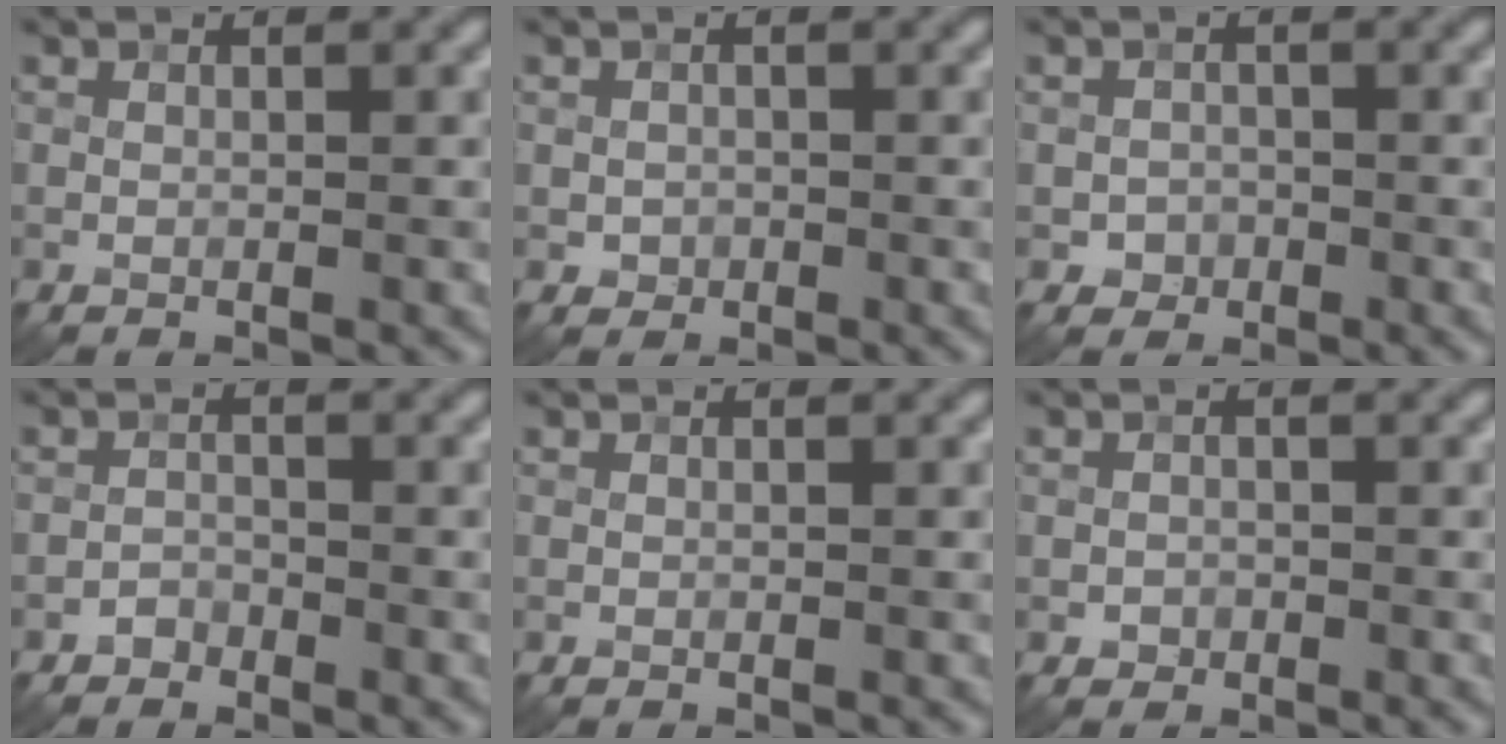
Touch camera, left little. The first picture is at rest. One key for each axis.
{"total": 1.0, "fx": -0.3, "fy": 1.0, "fz": 0.2, "tx": 0.004, "ty": -0.003, "tz": -0.007}
{"total": 1.4, "fx": -0.5, "fy": 1.3, "fz": 0.2, "tx": 0.009, "ty": 0.001, "tz": -0.012}
{"total": 1.1, "fx": -0.9, "fy": 0.6, "fz": 0.0, "tx": 0.005, "ty": 0.005, "tz": -0.017}
{"total": 0.0}
{"total": 0.8, "fx": -0.4, "fy": 0.7, "fz": 0.1, "tx": 0.004, "ty": -0.002, "tz": -0.008}